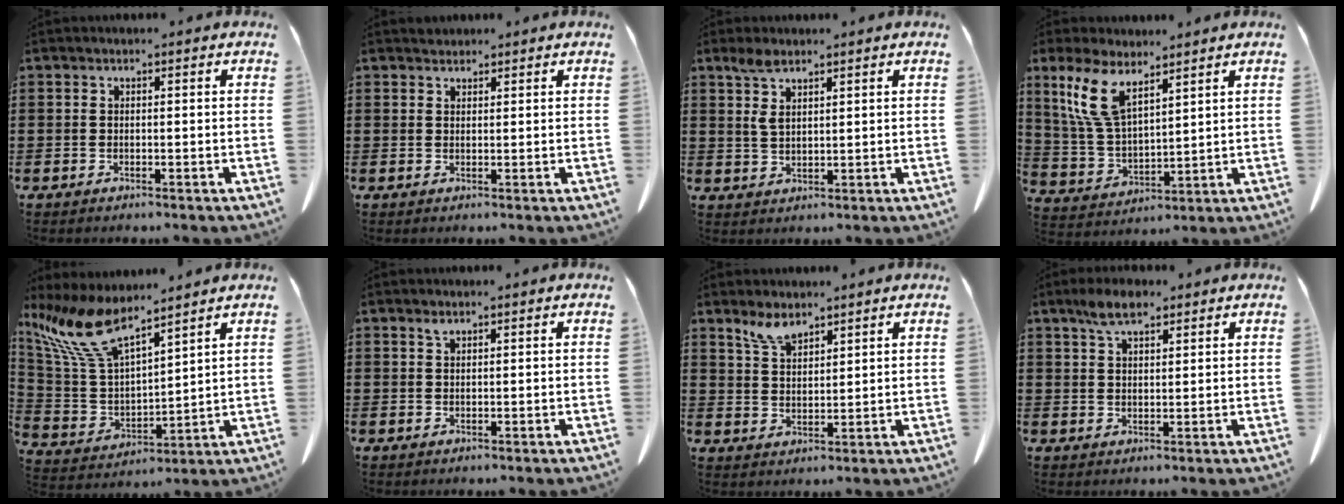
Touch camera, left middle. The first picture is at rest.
{"total": 1.0, "force": [0.9, 0.4, -0.1], "torque": [0.008, -0.002, 0.016]}
{"total": 4.1, "force": [2.3, 1.7, 2.9], "torque": [-0.074, 0.001, 0.040]}
{"total": 9.6, "force": [5.8, 3.9, 6.6], "torque": [-0.164, -0.013, 0.102]}
{"total": 11.1, "force": [7.8, 3.6, 7.0], "torque": [-0.174, -0.031, 0.138]}
{"total": 0.9, "force": [0.7, 0.3, 0.5], "torque": [-0.005, -0.005, 0.013]}
{"total": 4.3, "force": [3.6, 1.3, 1.8], "torque": [-0.045, -0.007, 0.068]}
{"total": 4.7, "force": [3.2, 1.8, 3.0], "torque": [-0.066, 0.006, 0.058]}